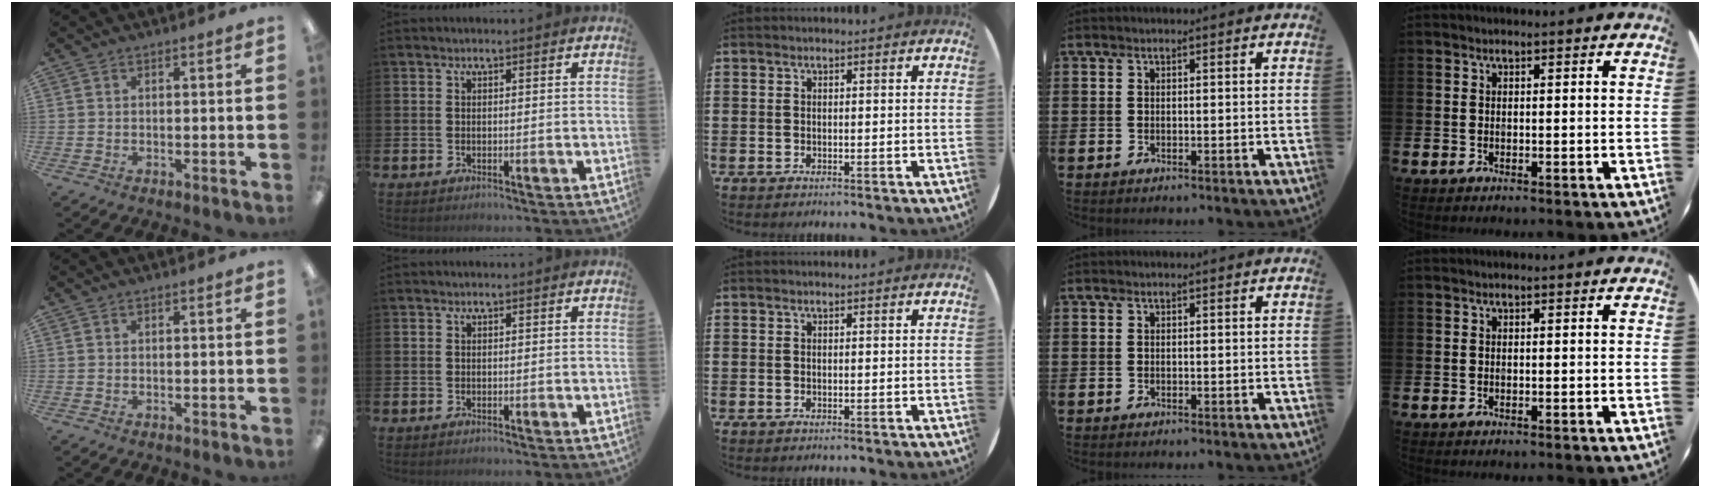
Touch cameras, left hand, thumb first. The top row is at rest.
{}